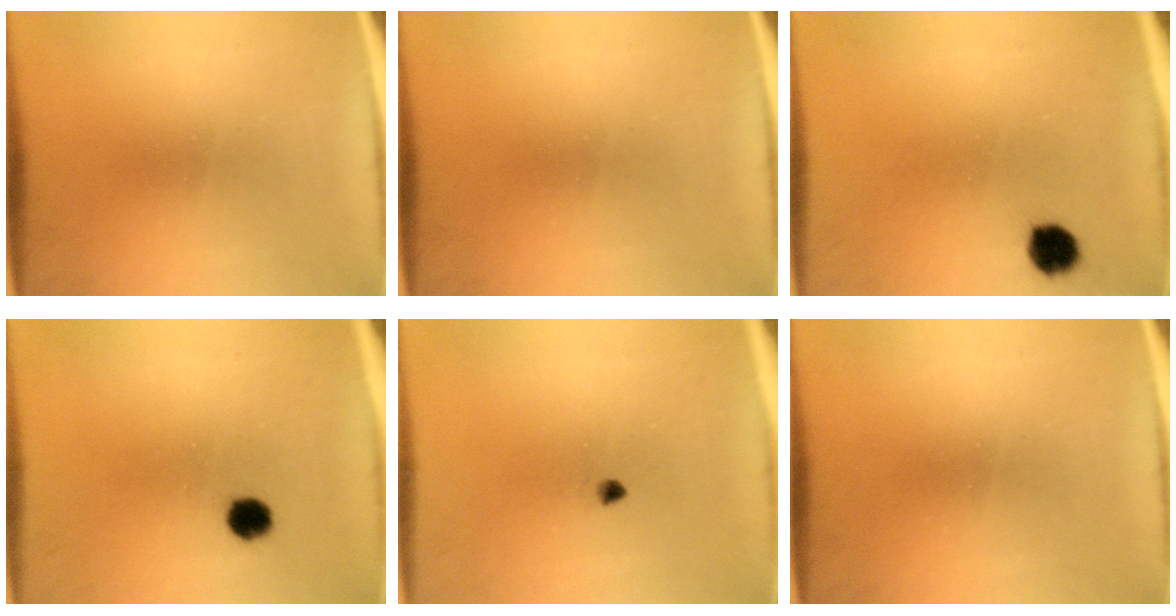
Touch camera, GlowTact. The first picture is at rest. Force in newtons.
{"total": 0.0}
{"total": 4.1}
{"total": 3.2}
{"total": 1.1}
{"total": 0.0}